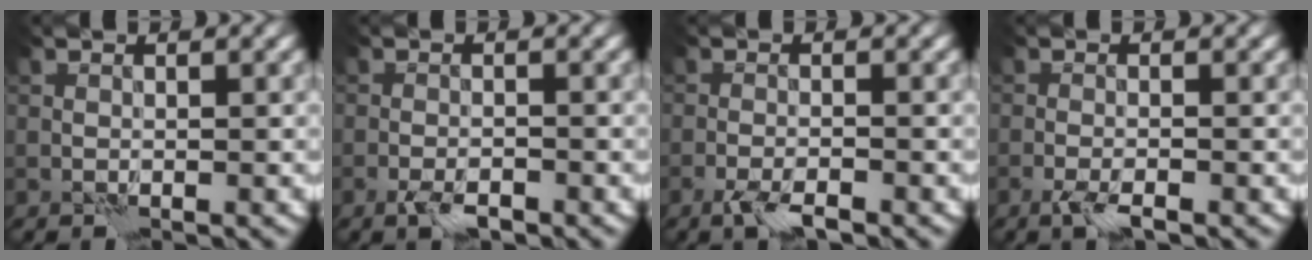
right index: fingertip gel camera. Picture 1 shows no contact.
{"total": 2.1, "force": [-1.3, 0.6, 1.5], "torque": [-0.031, -0.001, -0.027]}
{"total": 2.4, "force": [-1.7, 0.4, 1.6], "torque": [-0.039, -0.003, -0.036]}
{"total": 1.9, "force": [-1.2, 0.3, 1.4], "torque": [-0.035, -0.002, -0.027]}